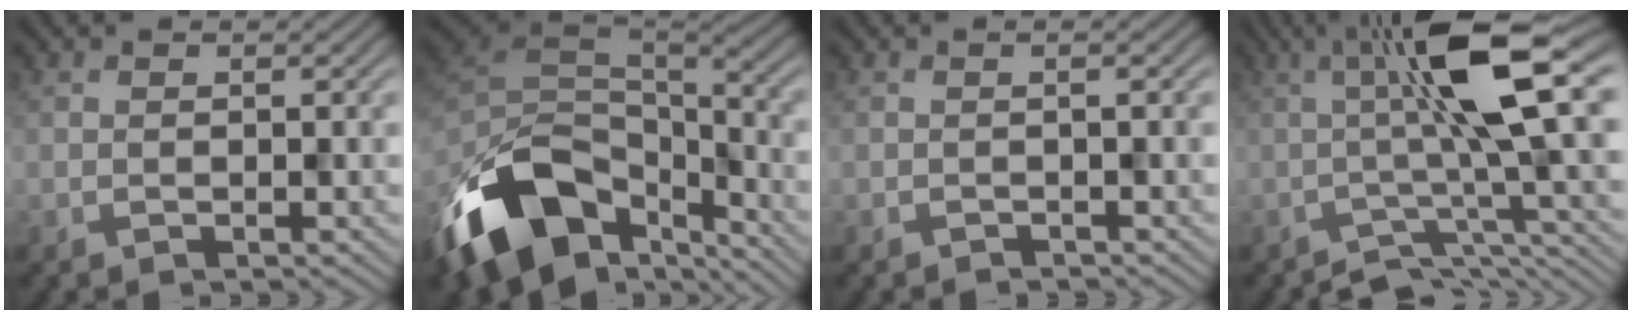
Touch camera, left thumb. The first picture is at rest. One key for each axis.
{"total": 16.6, "fx": -9.1, "fy": 9.4, "fz": 10.3, "tx": -0.249, "ty": -0.036, "tz": -0.153}
{"total": 0.8, "fx": -0.4, "fy": 0.2, "fz": 0.6, "tx": -0.008, "ty": -0.001, "tz": -0.013}
{"total": 11.1, "fx": -2.0, "fy": 2.3, "fz": 10.7, "tx": -0.152, "ty": 0.028, "tz": -0.042}